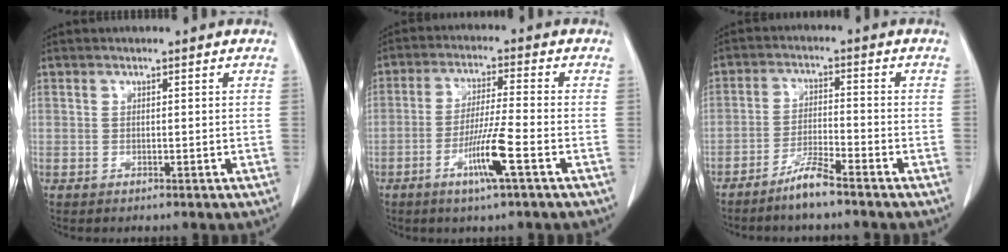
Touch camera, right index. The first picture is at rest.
{"total": 7.8, "force": [-3.4, -0.6, 7.0], "torque": [-0.133, -0.013, -0.067]}
{"total": 5.0, "force": [-4.1, -0.1, 3.0], "torque": [-0.060, -0.011, -0.082]}